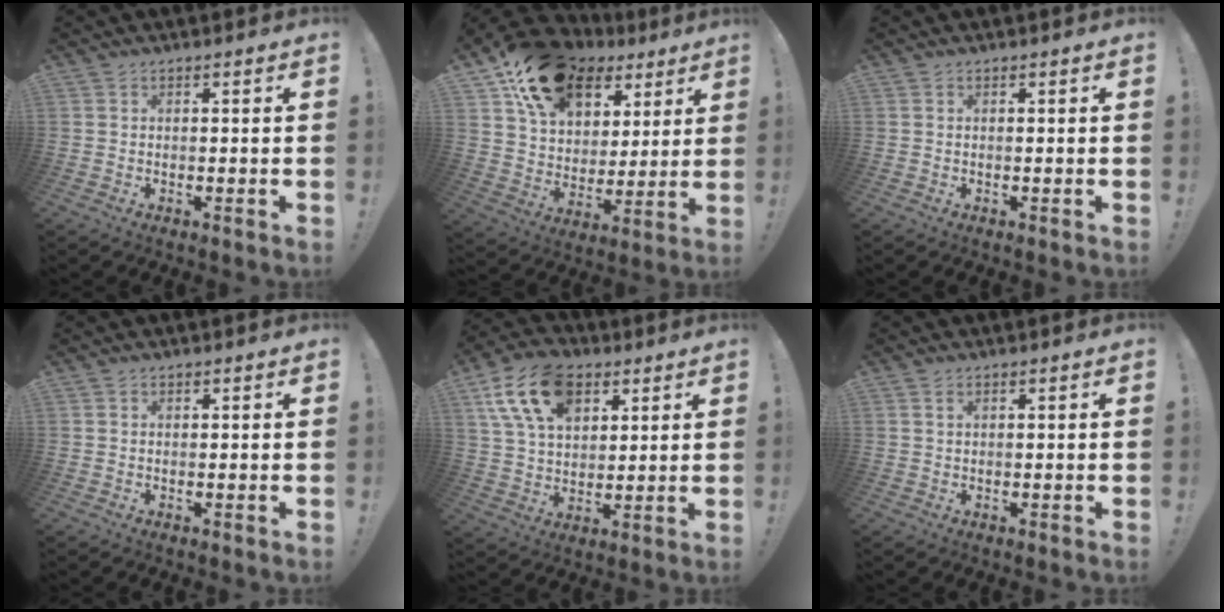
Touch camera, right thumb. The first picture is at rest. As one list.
[{"total": 20.5, "force": [12.5, 13.0, 9.8], "torque": [-0.151, -0.069, 0.233]}, {"total": 0.0}, {"total": 0.0}, {"total": 17.4, "force": [8.4, 11.1, 10.5], "torque": [-0.182, -0.028, 0.157]}, {"total": 1.0, "force": [0.6, 0.4, 0.6], "torque": [-0.007, -0.002, 0.010]}]